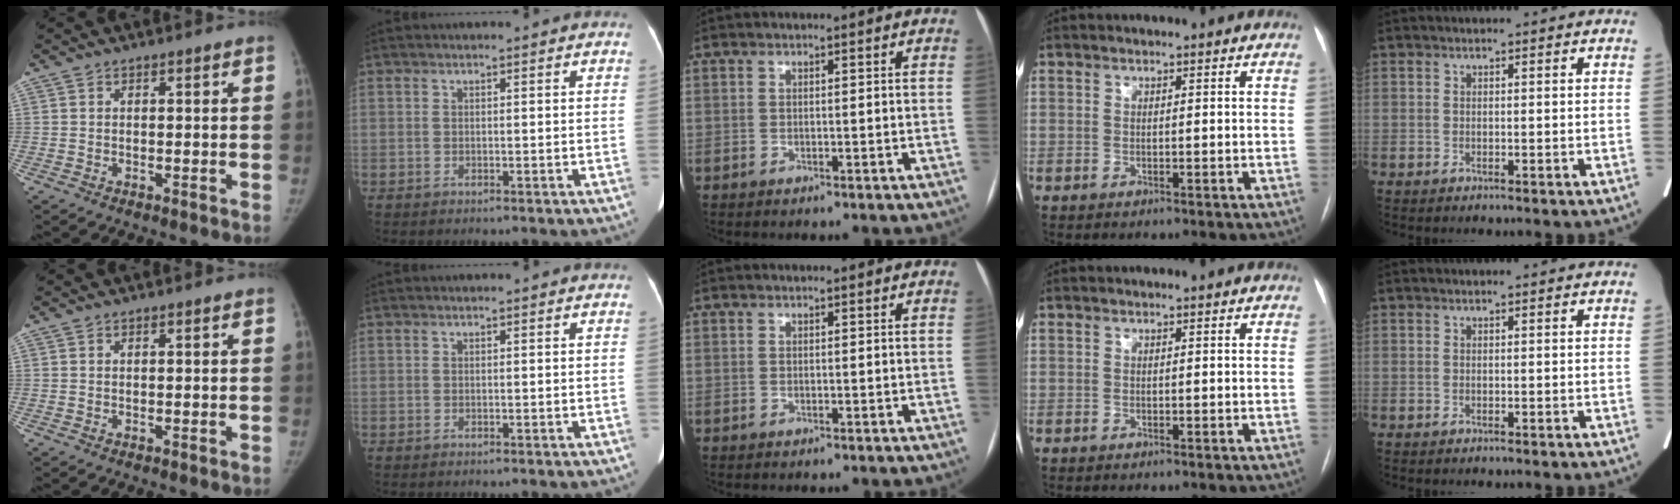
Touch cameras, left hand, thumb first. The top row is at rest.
{}